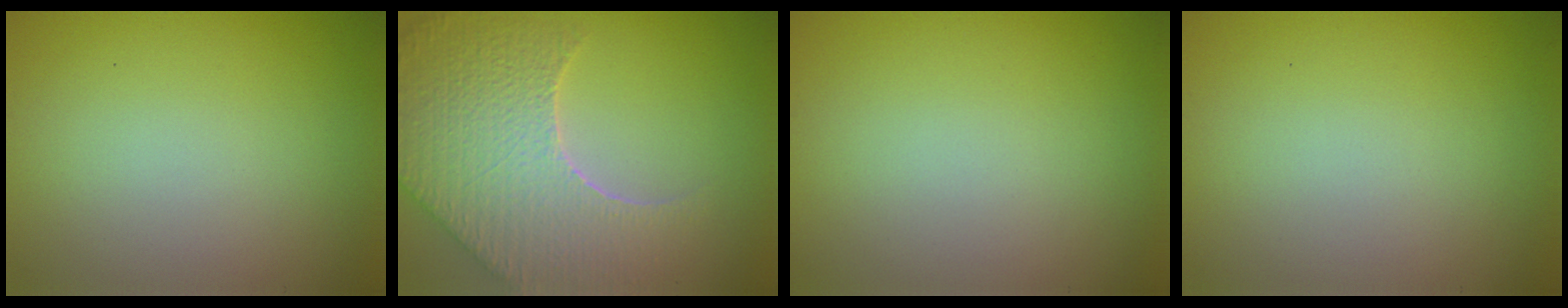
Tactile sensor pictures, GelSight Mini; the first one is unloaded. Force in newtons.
{"total": 9.0, "press": 6.4, "slide": 6.4}
{"total": 0.0}
{"total": 0.0}